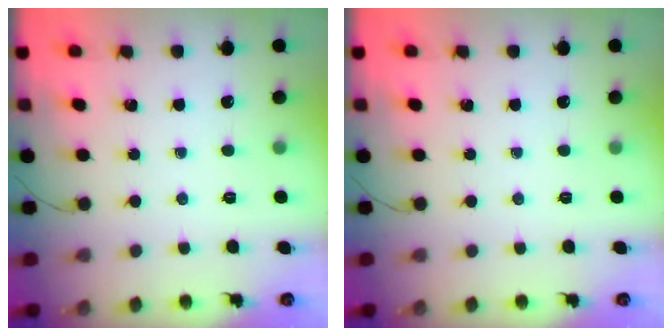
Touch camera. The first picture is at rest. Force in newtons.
{"total": 0.0}